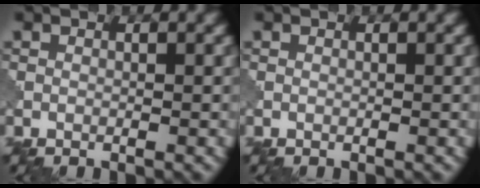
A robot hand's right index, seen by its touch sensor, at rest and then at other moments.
{"total": 0.0}